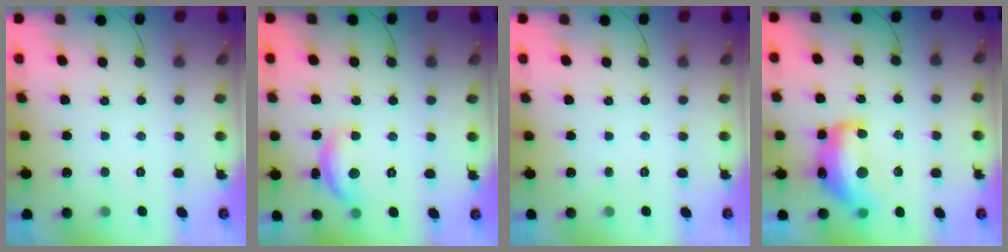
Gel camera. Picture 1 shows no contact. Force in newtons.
{"total": 11.0, "press": 11.0, "slide": 0.4}
{"total": 0.0}
{"total": 15.0, "press": 14.9, "slide": 1.2}